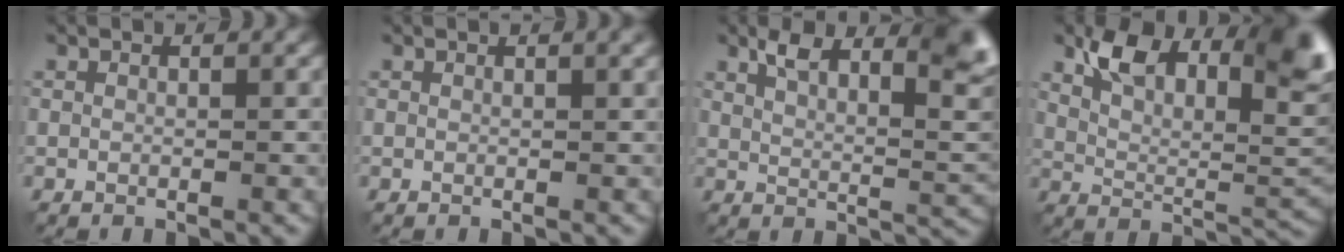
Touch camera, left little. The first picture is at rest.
{"total": 1.6, "force": [0.9, 0.5, 1.3], "torque": [-0.012, 0.005, 0.007]}
{"total": 7.5, "force": [4.0, 2.3, 5.9], "torque": [-0.084, 0.004, 0.066]}
{"total": 10.4, "force": [5.2, 4.6, 7.7], "torque": [-0.123, -0.003, 0.093]}